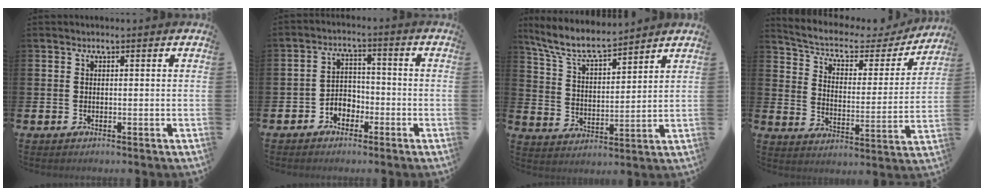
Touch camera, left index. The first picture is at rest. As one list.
[{"total": 3.0, "force": [-2.1, 2.1, 0.6], "torque": [-0.026, 0.003, -0.048]}, {"total": 7.6, "force": [6.9, 1.5, 2.8], "torque": [-0.086, -0.038, 0.122]}, {"total": 5.6, "force": [4.6, 2.3, 2.2], "torque": [-0.068, -0.037, 0.069]}]